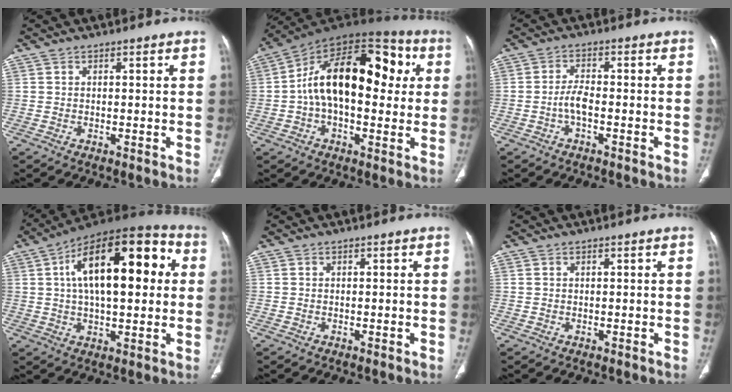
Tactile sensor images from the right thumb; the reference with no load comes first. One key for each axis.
{"total": 22.6, "fx": 2.8, "fy": 13.0, "fz": 18.3, "tx": -0.264, "ty": 0.042, "tz": 0.030}
{"total": 3.2, "fx": -1.1, "fy": 1.2, "fz": 2.8, "tx": -0.058, "ty": 0.011, "tz": -0.024}
{"total": 23.0, "fx": 4.8, "fy": 10.5, "fz": 19.9, "tx": -0.289, "ty": 0.026, "tz": 0.065}
{"total": 0.0}
{"total": 0.0}